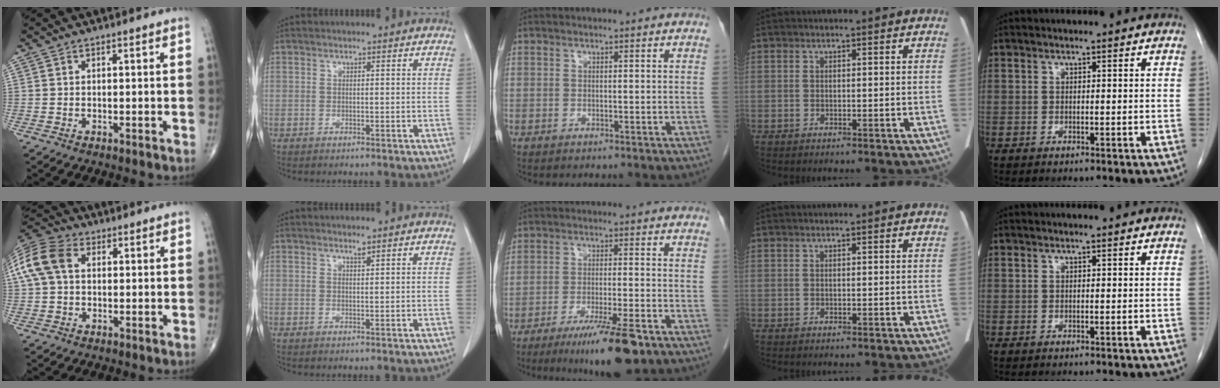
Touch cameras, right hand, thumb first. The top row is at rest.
{"thumb": {"total": 11.3, "force": [2.2, 7.9, 7.8], "torque": [-0.176, 0.032, 0.037]}, "index": {"total": 0.6, "force": [0.6, -0.1, 0.2], "torque": [-0.015, -0.008, 0.010]}, "middle": {"total": 10.1, "force": [-6.5, 0.8, 7.7], "torque": [-0.124, -0.023, -0.102]}}